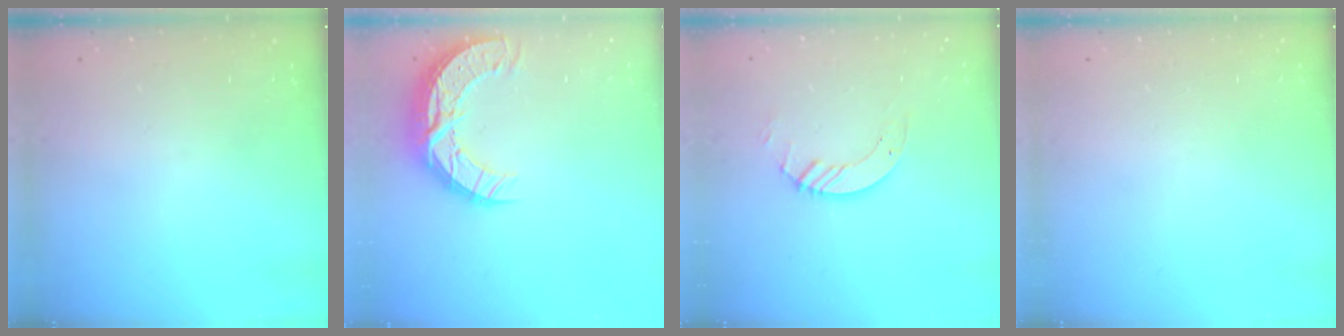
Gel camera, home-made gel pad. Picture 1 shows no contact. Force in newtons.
{"total": 11.9, "press": 11.9, "slide": 0.9}
{"total": 4.0, "press": 4.0, "slide": 0.3}
{"total": 0.0}